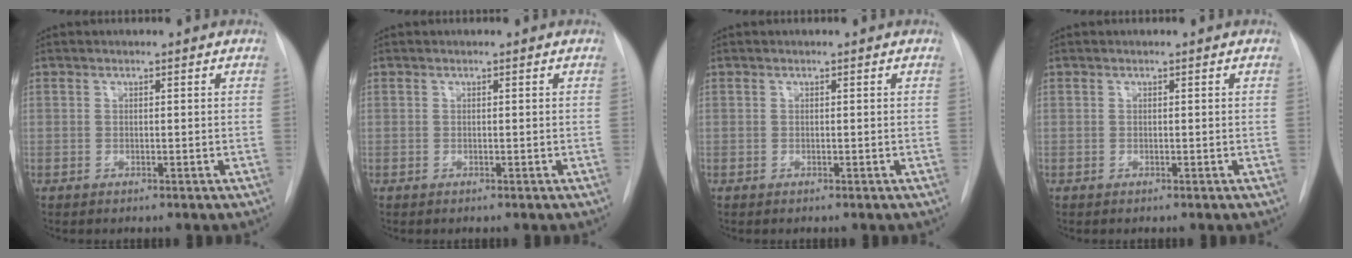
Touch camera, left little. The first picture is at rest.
{"total": 0.0}
{"total": 0.0}
{"total": 0.0}